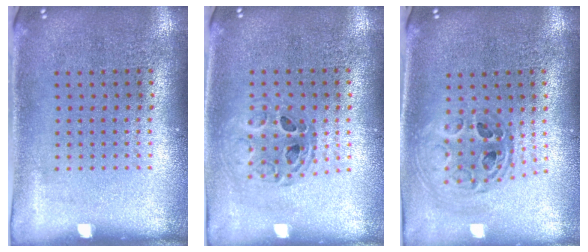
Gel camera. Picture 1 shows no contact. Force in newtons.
{"total": 0.8, "press": 0.8, "slide": 0.0}
{"total": 0.9, "press": 0.8, "slide": 0.1}